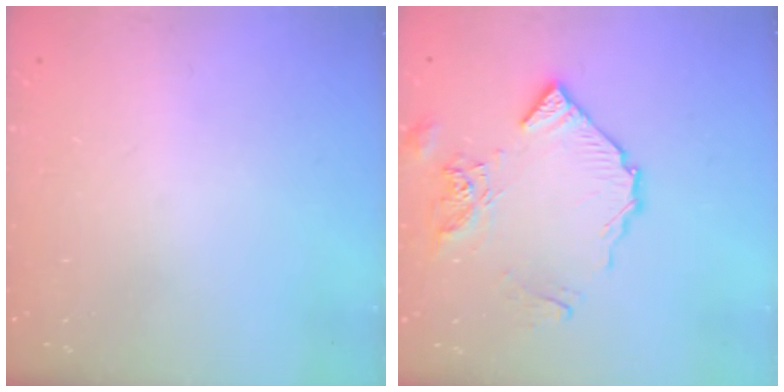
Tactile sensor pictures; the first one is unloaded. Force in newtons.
{"total": 11.8, "press": 11.7, "slide": 1.1}